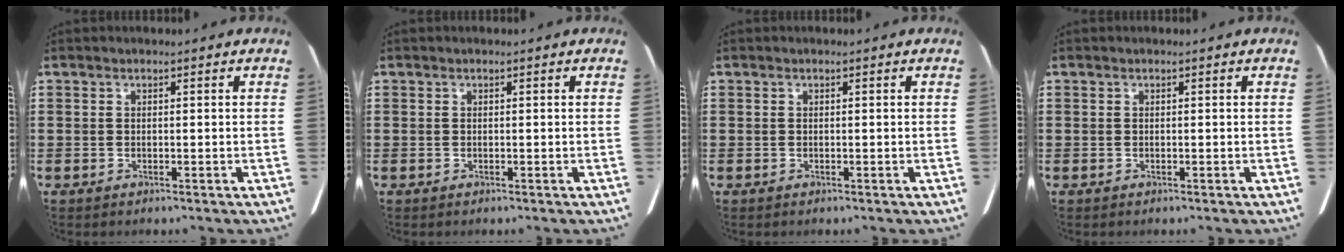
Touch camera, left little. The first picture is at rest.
{"total": 0.0}
{"total": 0.0}
{"total": 0.0}